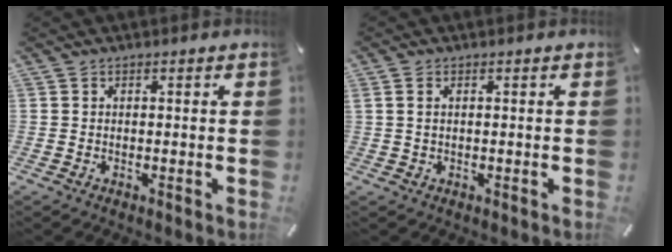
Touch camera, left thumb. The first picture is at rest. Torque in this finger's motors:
{"motor_torque": [1.80, 1.83, 0.91, 0.34, 0.32]}